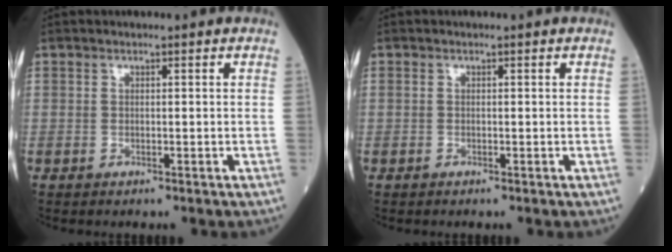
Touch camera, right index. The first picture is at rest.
{"total": 0.0}